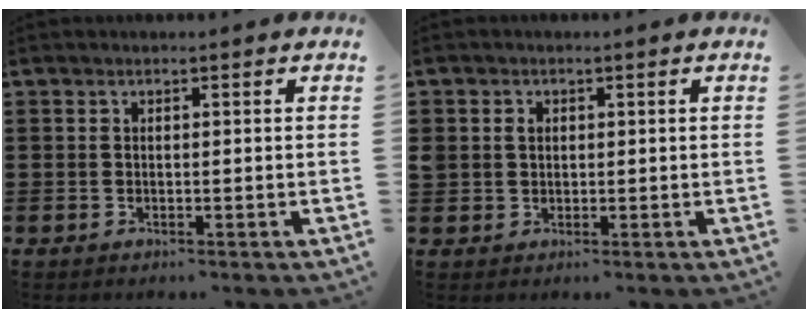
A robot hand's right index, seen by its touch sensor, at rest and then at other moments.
{"total": 1.7, "force": [0.4, 1.6, 0.5], "torque": [-0.015, 0.011, 0.007]}